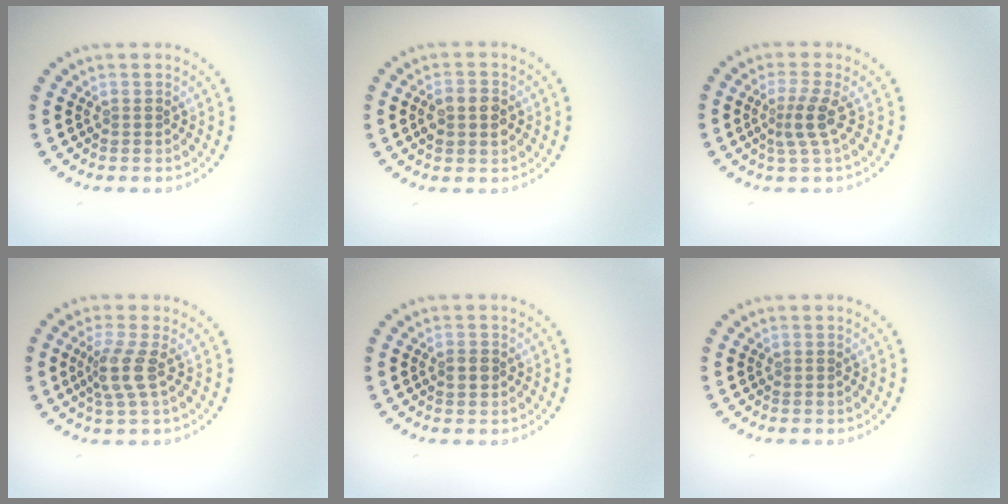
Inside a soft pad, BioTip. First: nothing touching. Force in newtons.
{"total": 3.1, "press": 3.1, "slide": 0.0}
{"total": 2.4, "press": 1.7, "slide": 1.7}
{"total": 2.6, "press": 2.1, "slide": 1.7}
{"total": 1.6, "press": 1.6, "slide": 0.3}
{"total": 0.0}